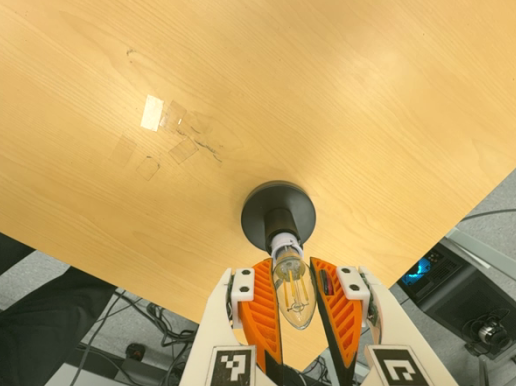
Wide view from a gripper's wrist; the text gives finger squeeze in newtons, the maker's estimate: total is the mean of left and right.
{"total": 11.3, "left": 10.6, "right": 12.0}